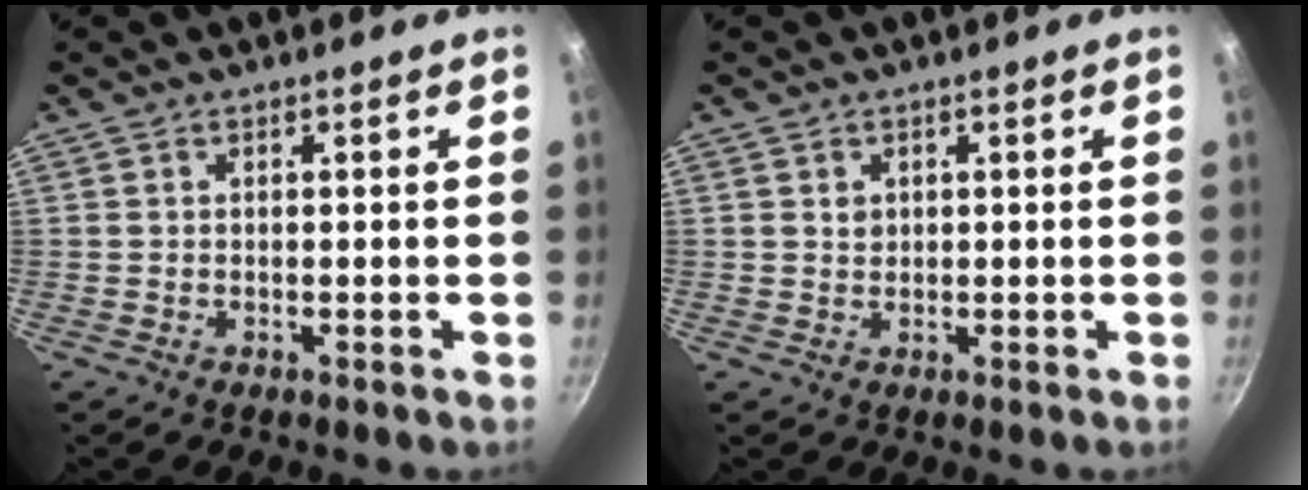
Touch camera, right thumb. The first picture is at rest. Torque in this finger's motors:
{"motor_torque": [-0.22, -0.02, -0.11, 0.27, 0.02]}